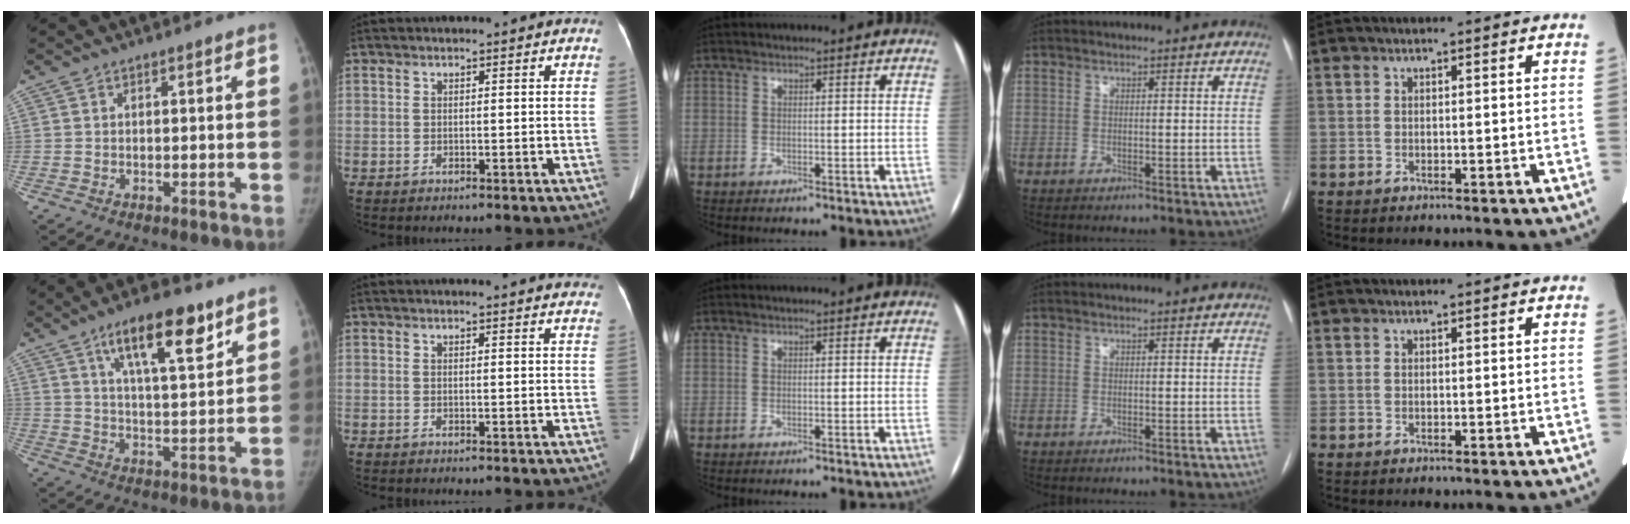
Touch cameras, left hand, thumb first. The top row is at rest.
{"thumb": {"total": 14.2, "force": [8.2, 4.4, 10.6], "torque": [-0.148, -0.039, 0.135]}, "index": {"total": 10.6, "force": [10.2, 1.3, 2.7], "torque": [-0.013, -0.009, 0.091]}}